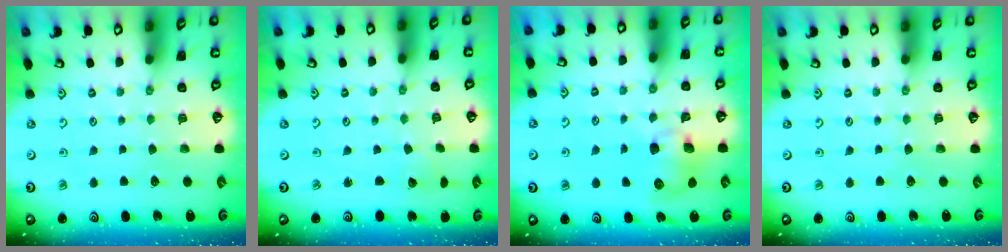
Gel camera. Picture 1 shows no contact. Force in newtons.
{"total": 1.7, "press": 1.7, "slide": 0.1}
{"total": 8.0, "press": 8.0, "slide": 1.0}
{"total": 0.0}